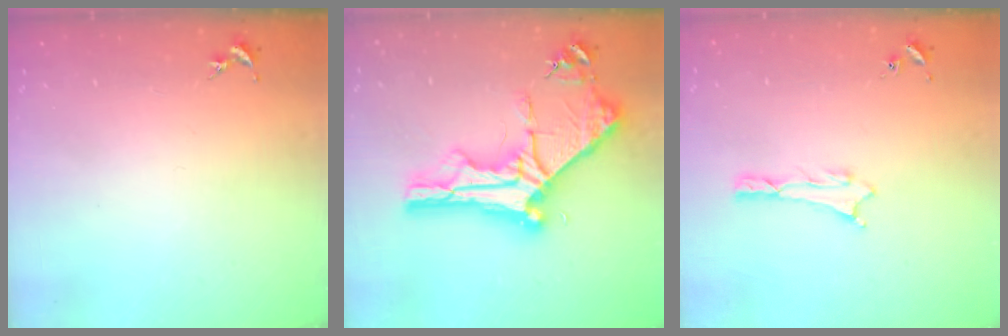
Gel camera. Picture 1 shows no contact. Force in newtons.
{"total": 10.3, "press": 10.2, "slide": 1.2}
{"total": 0.8, "press": 0.8, "slide": 0.2}